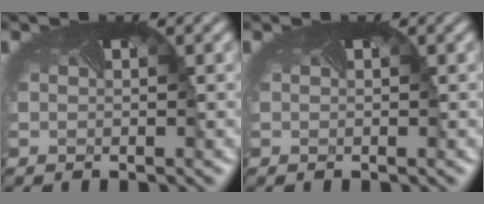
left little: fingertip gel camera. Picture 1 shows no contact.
{"total": 0.0}